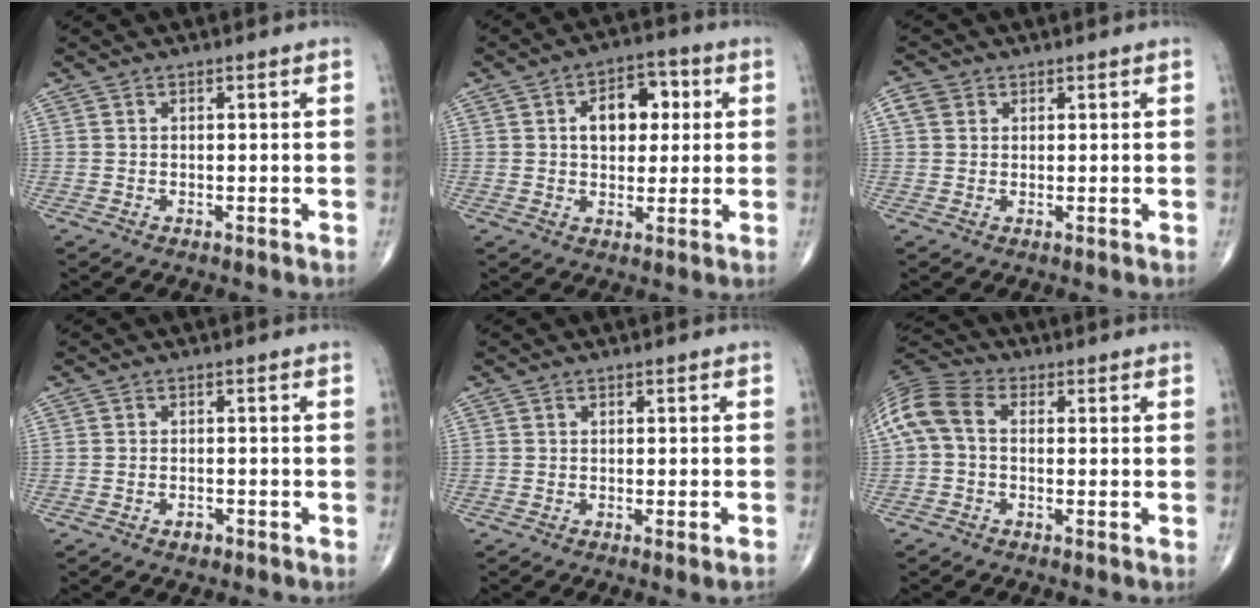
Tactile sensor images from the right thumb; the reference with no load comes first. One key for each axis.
{"total": 9.4, "fx": 1.9, "fy": 6.2, "fz": 6.8, "tx": -0.068, "ty": 0.012, "tz": 0.026}
{"total": 2.8, "fx": 1.0, "fy": 2.5, "fz": 1.0, "tx": -0.012, "ty": 0.004, "tz": 0.018}
{"total": 2.0, "fx": -1.2, "fy": 1.2, "fz": 1.0, "tx": -0.014, "ty": 0.006, "tz": -0.015}
{"total": 1.5, "fx": -0.8, "fy": -0.1, "fz": 1.2, "tx": -0.022, "ty": -0.001, "tz": -0.009}
{"total": 9.1, "fx": 0.2, "fy": 6.1, "fz": 6.7, "tx": -0.142, "ty": 0.026, "tz": -0.012}